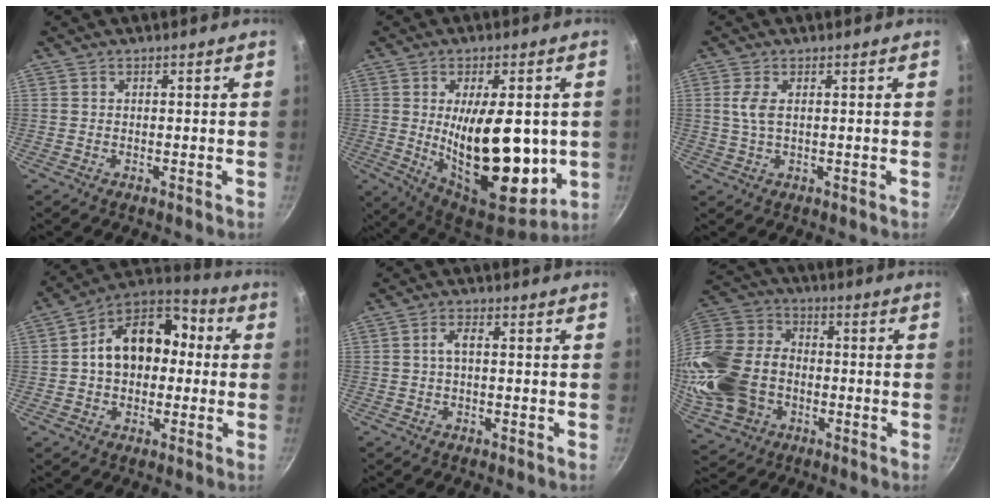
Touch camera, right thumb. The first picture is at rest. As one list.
[{"total": 22.1, "force": [-1.0, 10.4, 19.5], "torque": [-0.271, -0.032, -0.004]}, {"total": 3.4, "force": [0.7, 1.5, 3.0], "torque": [-0.066, 0.002, 0.014]}, {"total": 16.5, "force": [0.8, 12.0, 11.2], "torque": [-0.138, 0.047, -0.007]}, {"total": 2.3, "force": [-0.1, 0.8, 2.1], "torque": [-0.048, 0.011, -0.004]}, {"total": 22.6, "force": [-4.6, 16.9, 14.3], "torque": [-0.306, 0.033, -0.082]}]